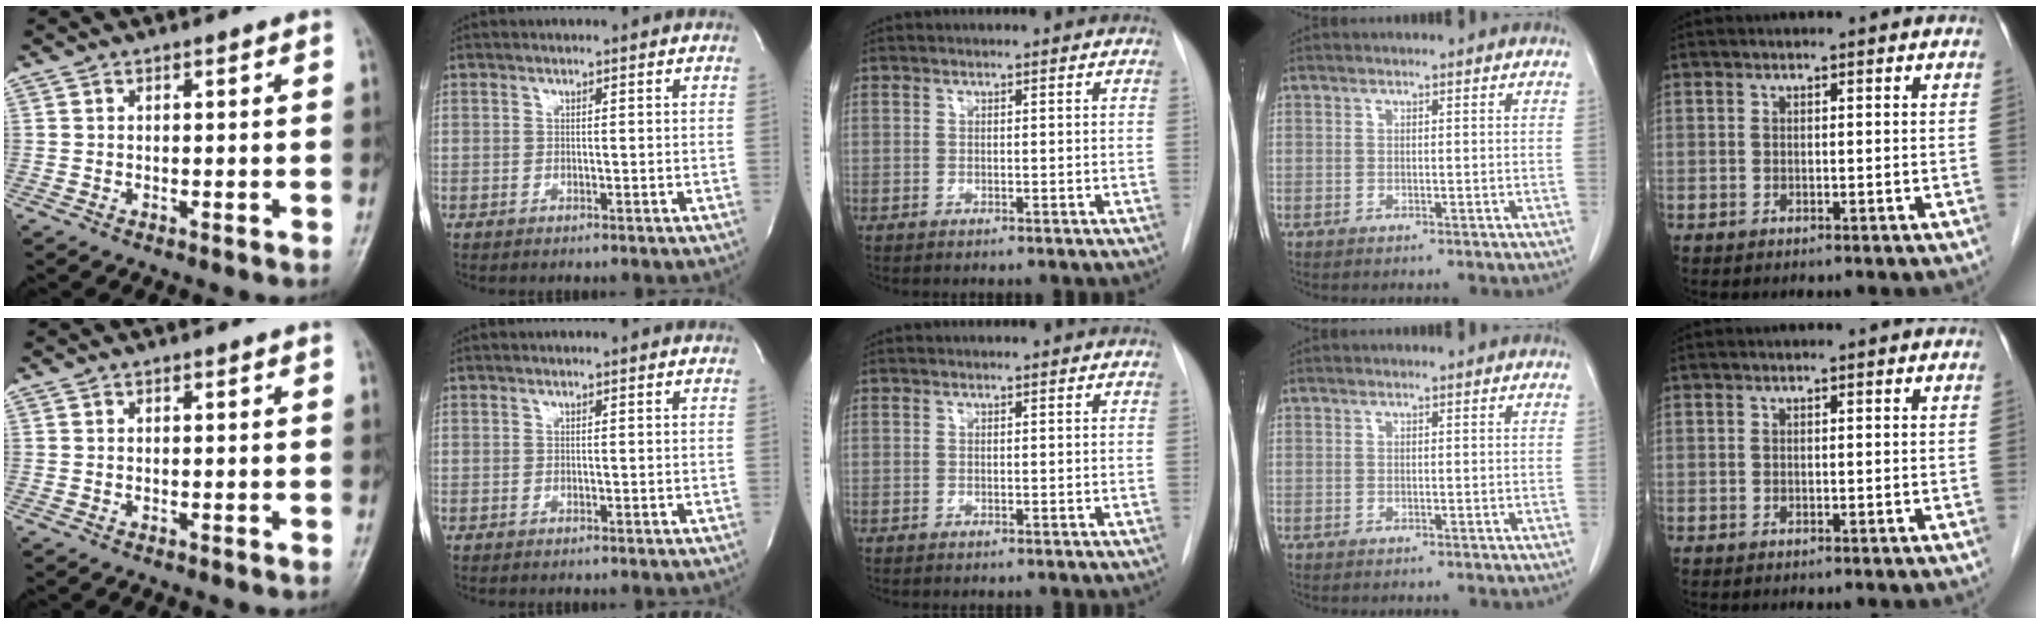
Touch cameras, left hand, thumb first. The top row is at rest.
{}